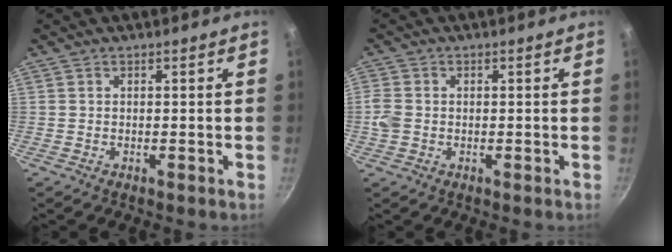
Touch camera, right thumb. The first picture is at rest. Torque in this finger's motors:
{"motor_torque": [-0.39, 0.25, 0.31, 0.49, 0.05]}